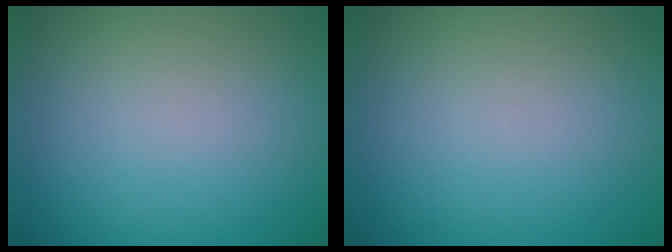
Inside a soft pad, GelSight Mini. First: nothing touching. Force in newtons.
{"total": 0.0}